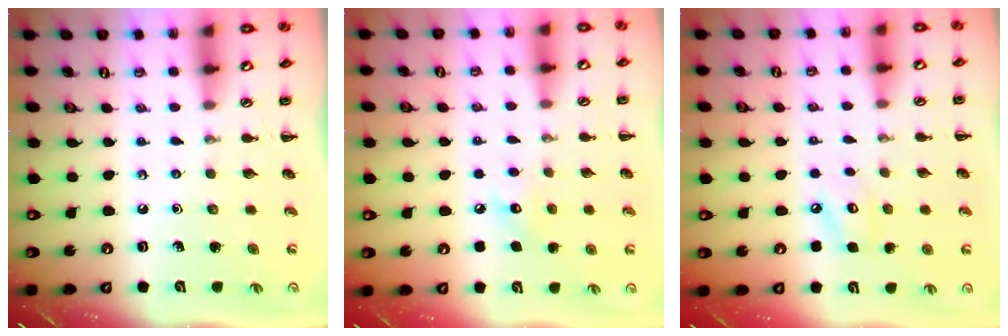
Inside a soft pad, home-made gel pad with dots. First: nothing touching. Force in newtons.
{"total": 6.9, "press": 6.7, "slide": 1.6}
{"total": 4.7, "press": 4.7, "slide": 0.7}